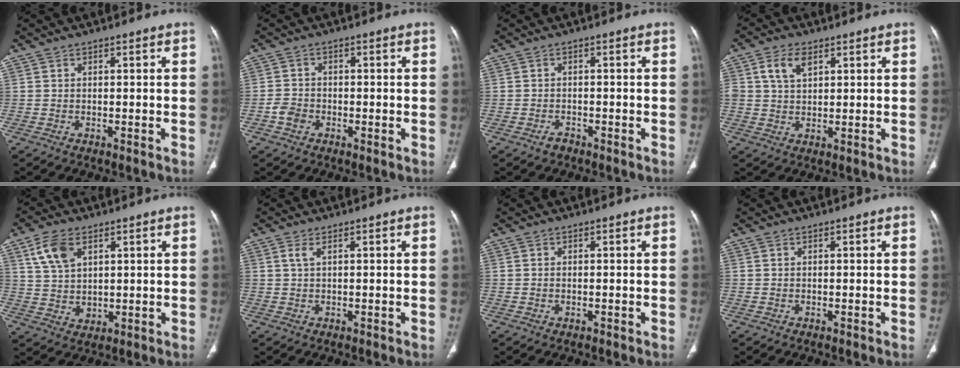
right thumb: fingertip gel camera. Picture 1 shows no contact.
{"total": 2.9, "force": [-1.1, 2.3, 1.3], "torque": [-0.015, 0.009, -0.024]}
{"total": 1.4, "force": [-1.1, 0.8, 0.4], "torque": [-0.010, 0.005, -0.018]}
{"total": 5.3, "force": [2.3, 3.2, 3.6], "torque": [-0.061, -0.003, 0.047]}
{"total": 7.8, "force": [3.7, 4.8, 4.9], "torque": [-0.085, -0.014, 0.079]}
{"total": 1.3, "force": [0.6, 0.4, 1.1], "torque": [-0.032, 0.006, 0.017]}
{"total": 0.0}
{"total": 0.0}